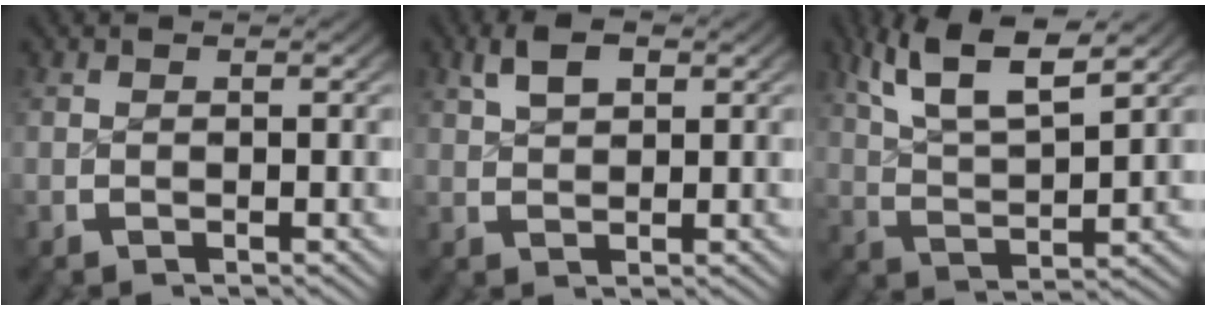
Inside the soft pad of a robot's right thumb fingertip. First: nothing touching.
{"total": 3.1, "force": [1.8, 1.5, 2.0], "torque": [-0.027, 0.005, 0.036]}
{"total": 8.5, "force": [4.3, 4.3, 5.9], "torque": [-0.116, -0.007, 0.076]}